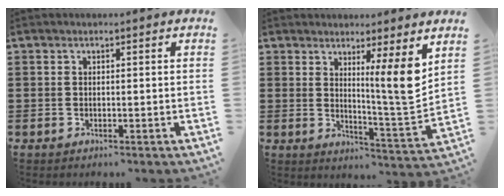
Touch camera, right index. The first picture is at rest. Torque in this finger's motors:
{"motor_torque": [0.36, 0.48, 0.59, 0.04]}